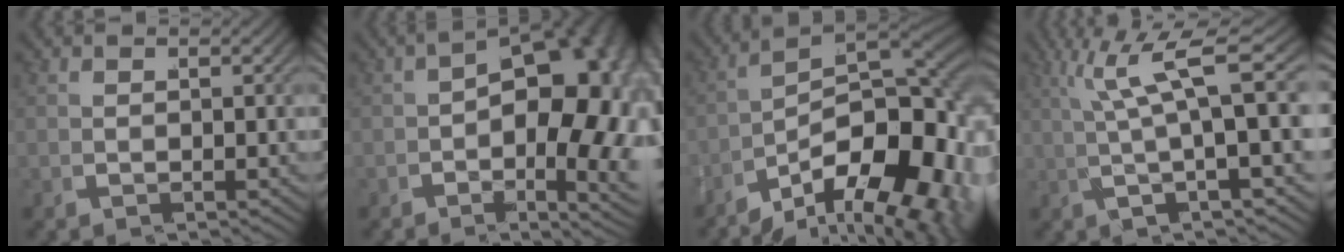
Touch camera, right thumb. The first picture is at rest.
{"total": 15.3, "force": [-0.1, 8.8, 12.6], "torque": [-0.156, -0.028, 0.003]}
{"total": 18.8, "force": [-2.4, 12.2, 14.1], "torque": [-0.195, -0.038, -0.031]}
{"total": 7.8, "force": [2.8, 2.0, 7.0], "torque": [-0.104, 0.028, 0.039]}